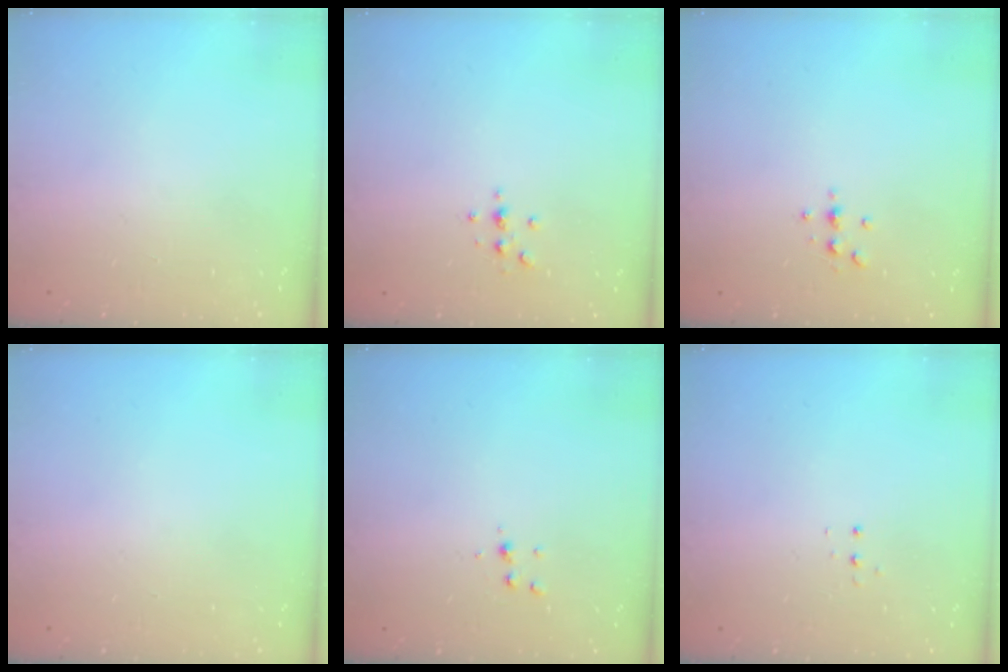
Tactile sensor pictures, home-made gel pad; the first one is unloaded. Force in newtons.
{"total": 2.3, "press": 2.3, "slide": 0.2}
{"total": 3.1, "press": 3.1, "slide": 0.5}
{"total": 0.0}
{"total": 4.4, "press": 4.3, "slide": 0.4}
{"total": 3.3, "press": 3.2, "slide": 0.6}